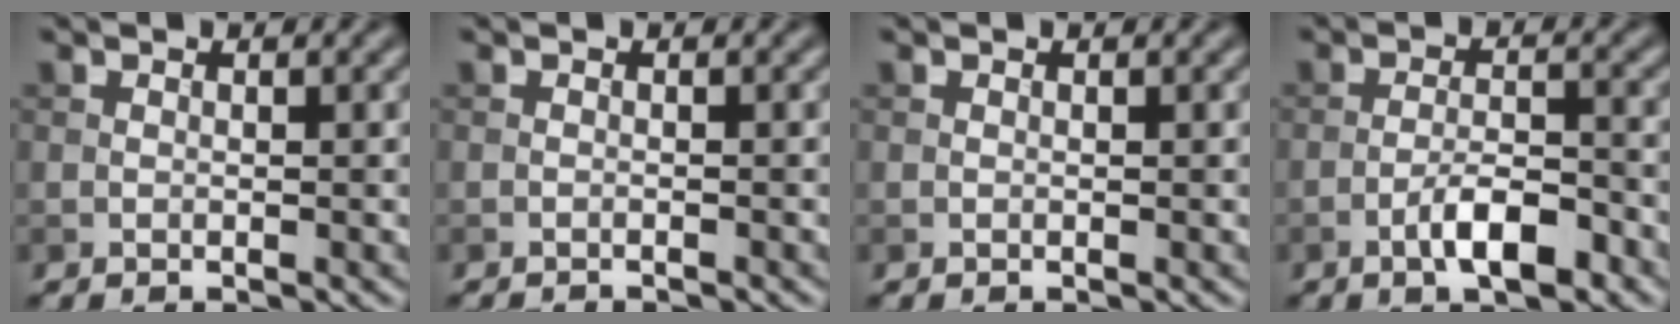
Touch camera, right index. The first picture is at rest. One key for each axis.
{"total": 1.3, "fx": -1.3, "fy": 0.2, "fz": 0.4, "tx": 0.005, "ty": -0.003, "tz": -0.020}
{"total": 0.0}
{"total": 4.3, "fx": -2.3, "fy": 1.3, "fz": 3.4, "tx": -0.058, "ty": 0.007, "tz": -0.041}